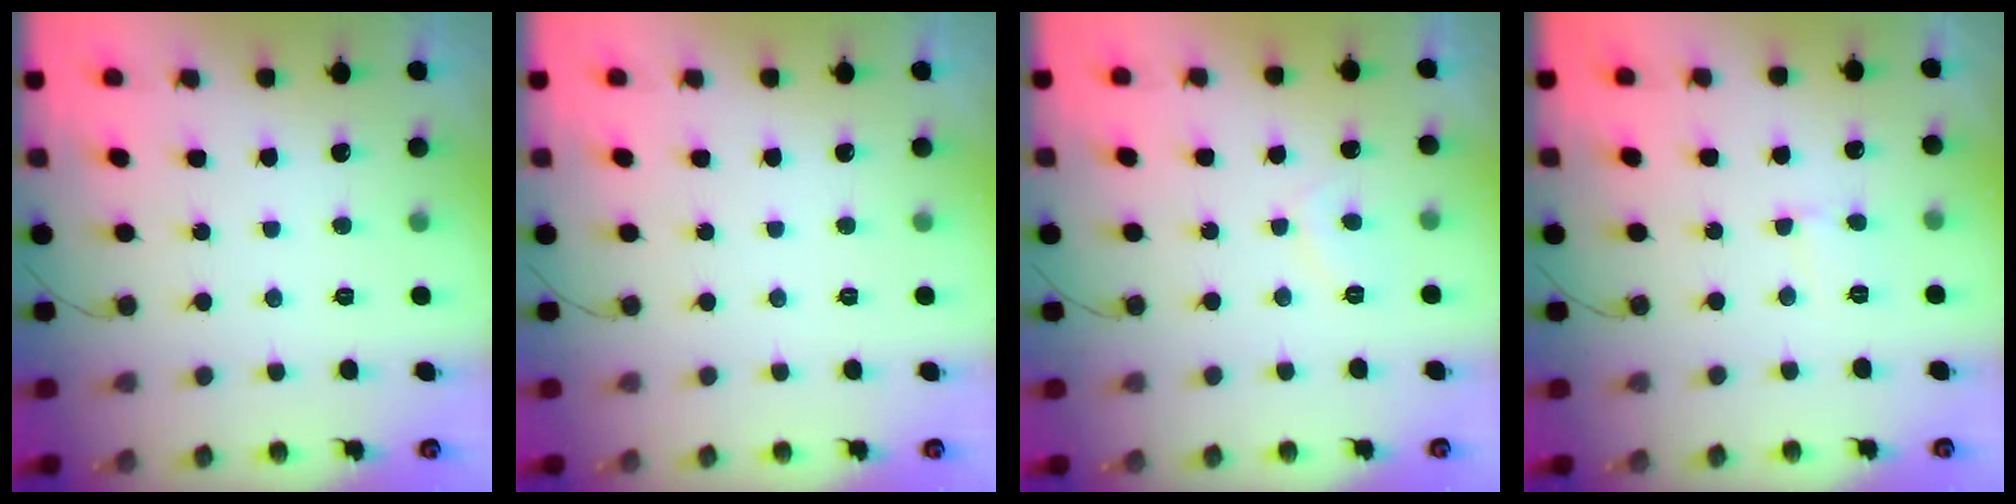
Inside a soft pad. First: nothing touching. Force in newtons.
{"total": 0.0}
{"total": 2.4, "press": 2.3, "slide": 0.7}
{"total": 2.8, "press": 2.8, "slide": 0.2}